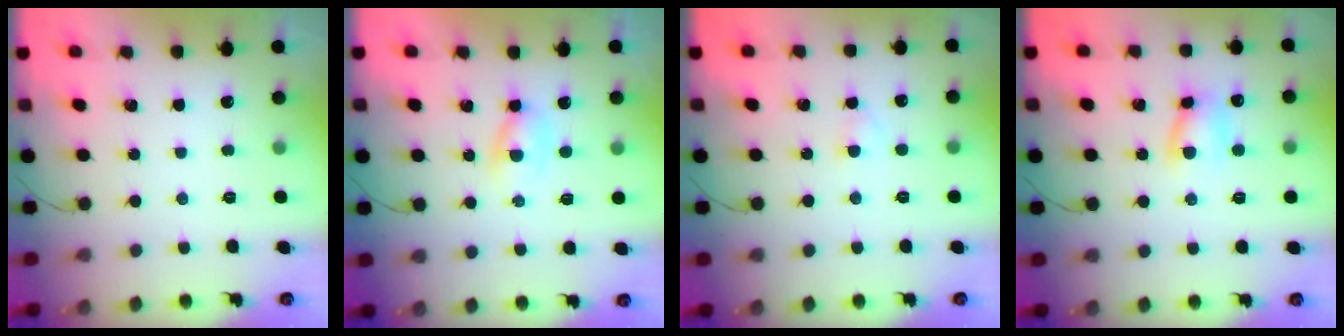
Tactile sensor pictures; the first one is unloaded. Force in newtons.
{"total": 2.8, "press": 2.5, "slide": 1.1}
{"total": 2.0, "press": 1.7, "slide": 1.0}
{"total": 7.2, "press": 7.2, "slide": 0.3}